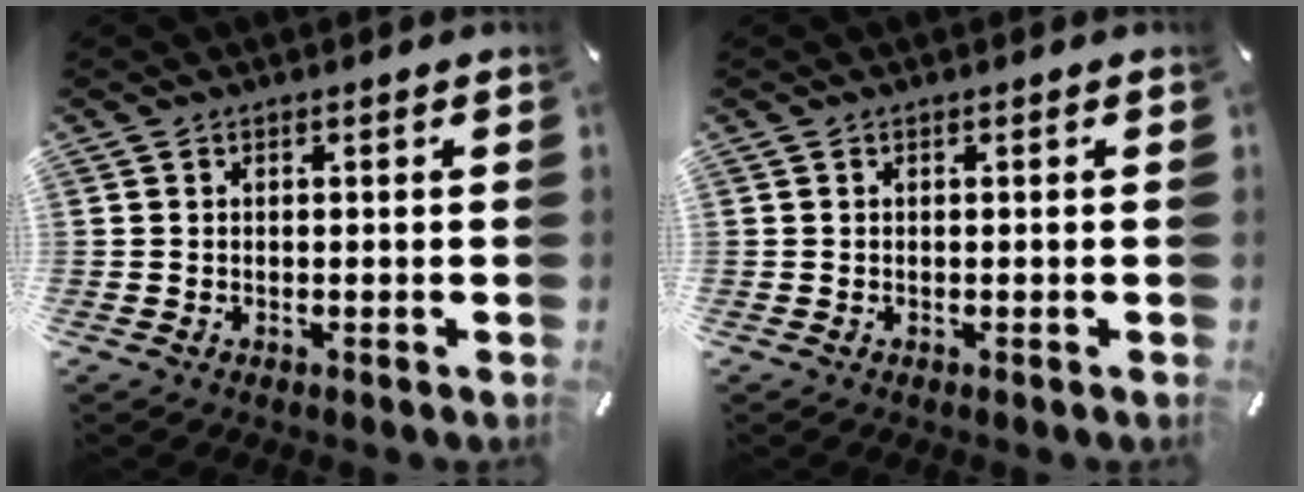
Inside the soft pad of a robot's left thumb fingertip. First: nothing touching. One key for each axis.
{"total": 0.0}